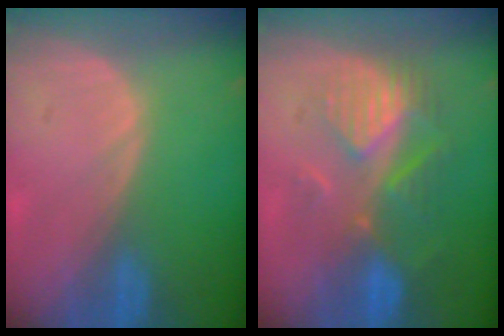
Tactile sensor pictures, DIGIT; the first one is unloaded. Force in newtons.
{"total": 8.3, "press": 8.0, "slide": 2.3}